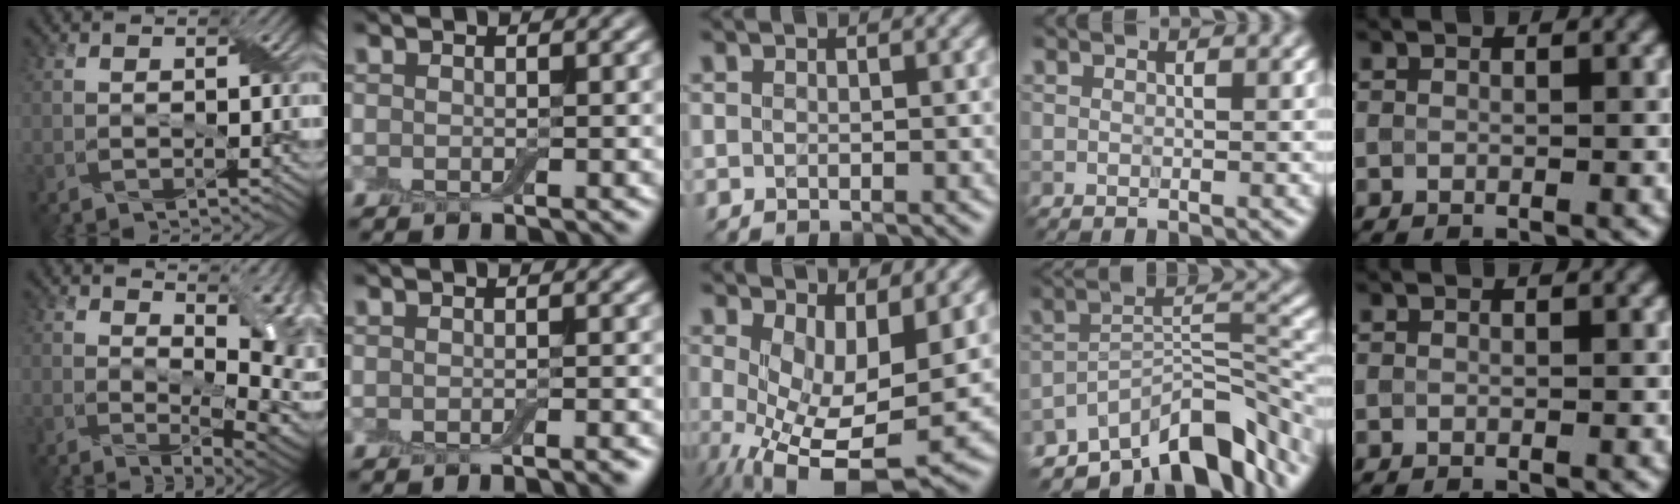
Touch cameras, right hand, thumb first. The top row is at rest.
{"thumb": {"total": 9.0, "force": [2.6, 4.1, 7.6], "torque": [-0.098, -0.010, 0.051]}, "index": {"total": 1.3, "force": [-0.8, 0.2, 1.0], "torque": [-0.006, 0.000, -0.012]}, "middle": {"total": 10.3, "force": [-1.2, 4.7, 9.1], "torque": [-0.171, -0.031, -0.003]}, "ring": {"total": 10.5, "force": [-7.5, 3.8, 6.2], "torque": [-0.094, 0.005, -0.132]}}